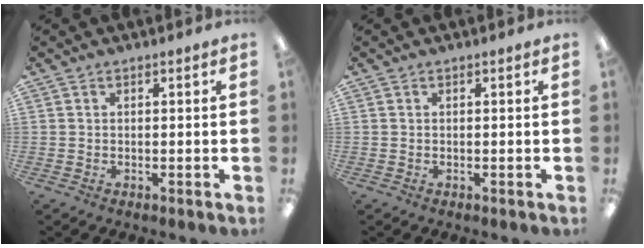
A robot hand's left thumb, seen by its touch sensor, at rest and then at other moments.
{"total": 0.0}